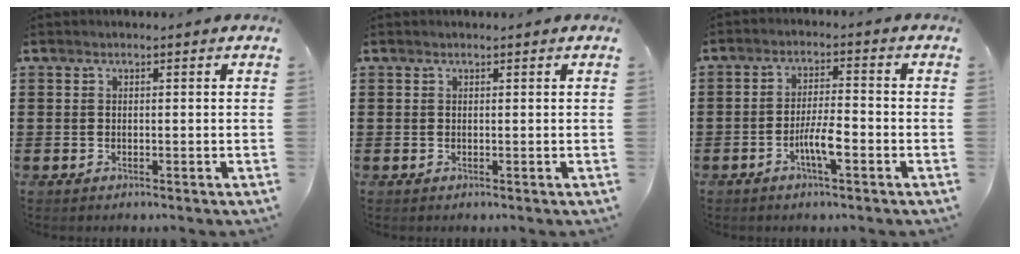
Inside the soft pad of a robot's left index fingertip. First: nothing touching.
{"total": 0.0}
{"total": 5.1, "force": [-2.2, 1.1, 4.4], "torque": [-0.088, 0.002, -0.043]}